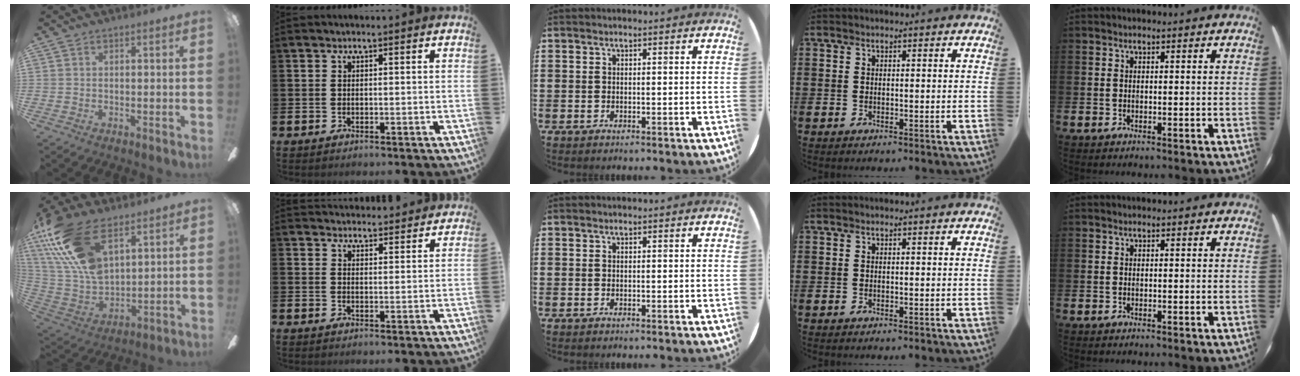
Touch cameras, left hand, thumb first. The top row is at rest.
{"thumb": {"total": 23.1, "force": [12.1, 12.2, 15.5], "torque": [-0.346, -0.045, 0.216]}, "index": {"total": 3.4, "force": [3.3, 0.4, -0.3], "torque": [-0.001, -0.019, 0.062]}}